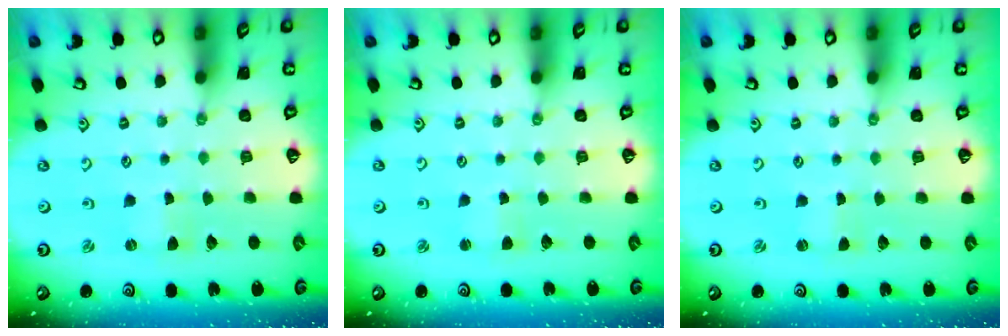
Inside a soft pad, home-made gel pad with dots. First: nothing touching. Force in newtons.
{"total": 2.1, "press": 2.1, "slide": 0.2}
{"total": 0.0}